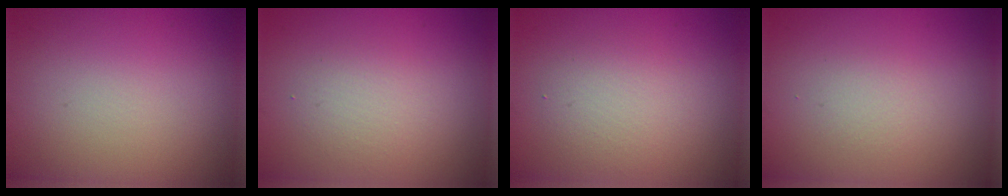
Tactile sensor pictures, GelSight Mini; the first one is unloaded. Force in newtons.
{"total": 1.9, "press": 1.9, "slide": 0.1}
{"total": 2.7, "press": 2.6, "slide": 0.3}
{"total": 1.1, "press": 1.1, "slide": 0.1}